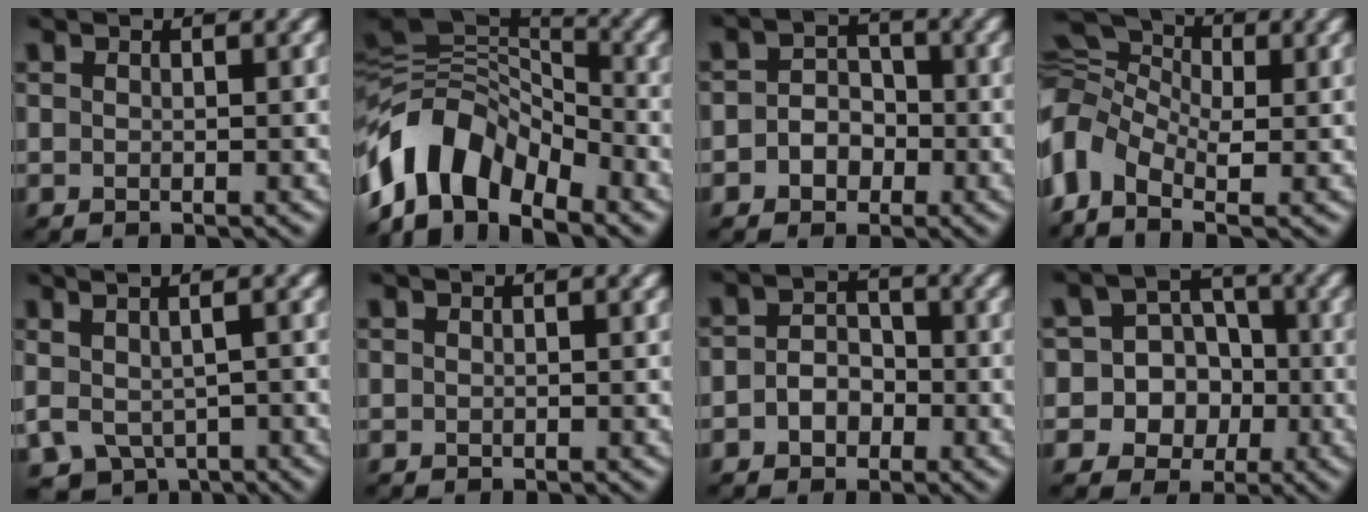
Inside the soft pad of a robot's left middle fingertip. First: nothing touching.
{"total": 10.4, "force": [-5.2, 5.9, 6.7], "torque": [-0.114, 0.011, -0.107]}
{"total": 3.1, "force": [-0.7, 2.7, 1.5], "torque": [-0.001, 0.002, -0.025]}
{"total": 7.5, "force": [-0.5, 5.1, 5.5], "torque": [-0.138, 0.005, -0.026]}
{"total": 4.9, "force": [0.3, 3.0, 3.9], "torque": [-0.063, -0.006, 0.037]}
{"total": 0.0}
{"total": 2.9, "force": [-0.8, 2.3, 1.6], "torque": [-0.021, 0.004, -0.022]}
{"total": 8.8, "force": [-1.6, 8.3, 2.5], "torque": [-0.044, 0.024, -0.058]}